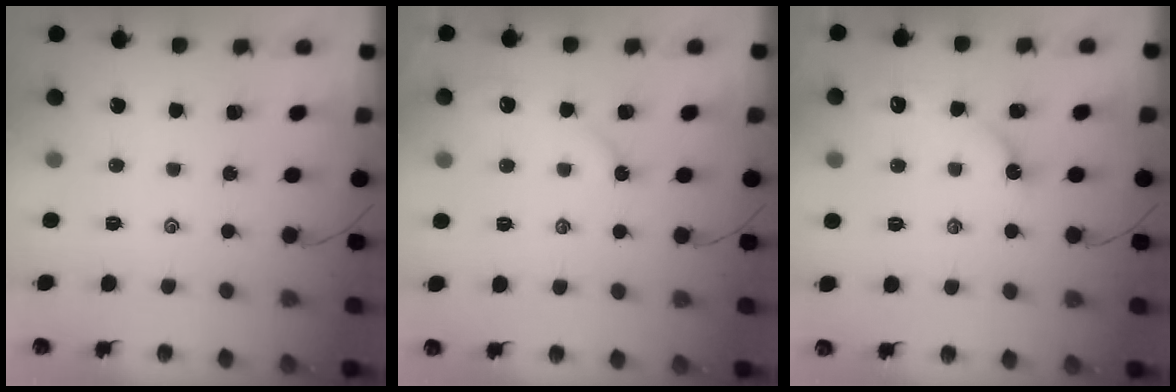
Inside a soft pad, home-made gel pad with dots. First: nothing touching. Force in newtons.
{"total": 6.1, "press": 6.1, "slide": 0.6}
{"total": 4.3, "press": 4.3, "slide": 0.6}